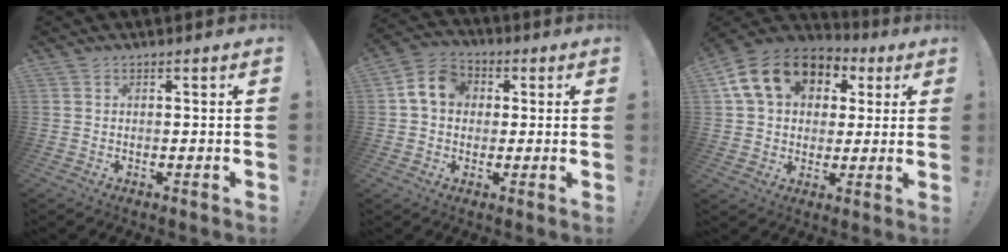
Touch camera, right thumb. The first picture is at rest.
{"total": 9.9, "force": [2.0, 8.1, 5.3], "torque": [-0.090, 0.018, 0.045]}
{"total": 17.9, "force": [6.4, 13.0, 10.4], "torque": [-0.164, -0.003, 0.123]}